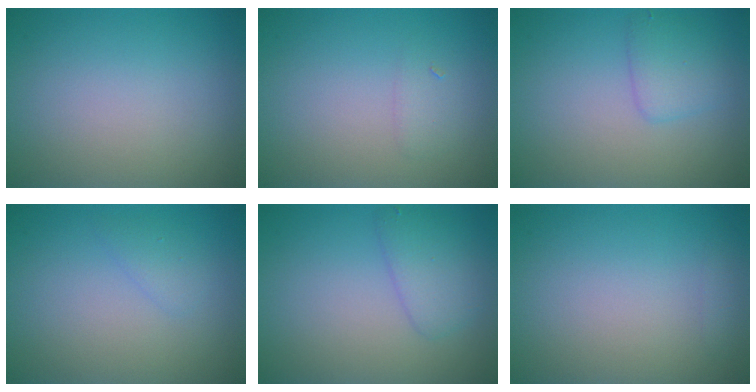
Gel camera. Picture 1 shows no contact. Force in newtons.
{"total": 1.0, "press": 1.0, "slide": 0.1}
{"total": 2.2, "press": 2.2, "slide": 0.1}
{"total": 1.1, "press": 1.1, "slide": 0.0}
{"total": 2.5, "press": 2.5, "slide": 0.2}
{"total": 0.7, "press": 0.7, "slide": 0.1}